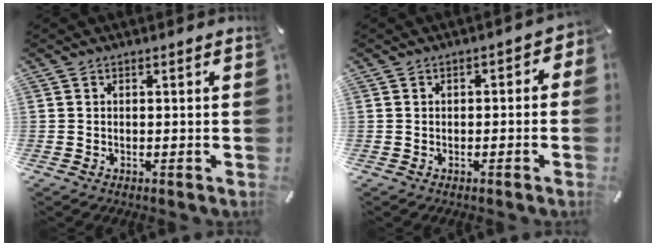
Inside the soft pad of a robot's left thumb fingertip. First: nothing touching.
{"total": 2.3, "force": [-1.2, 1.5, 1.4], "torque": [-0.024, 0.012, -0.024]}